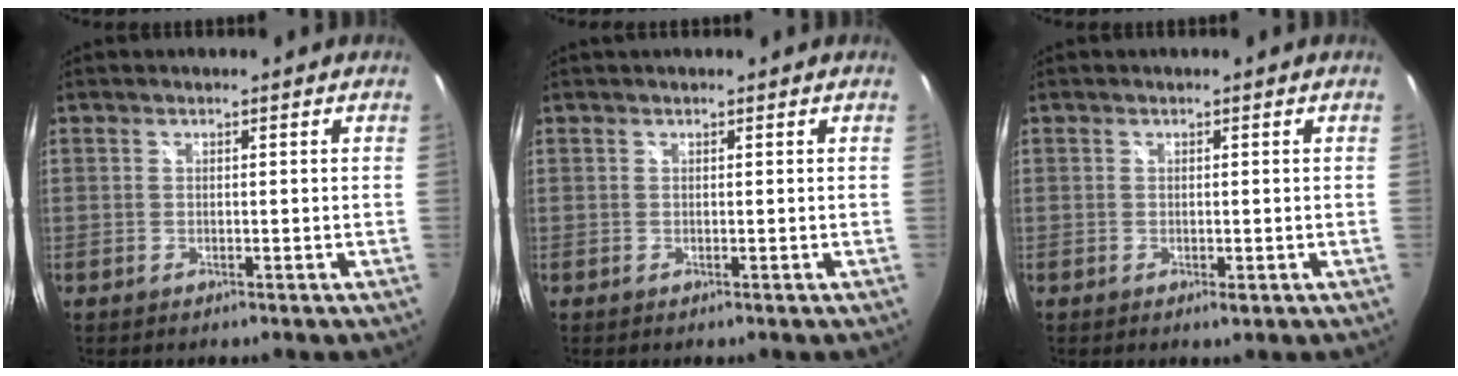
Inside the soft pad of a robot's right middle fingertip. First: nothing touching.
{"total": 0.9, "force": [0.7, 0.2, 0.5], "torque": [-0.012, 0.007, 0.009]}
{"total": 0.9, "force": [-0.2, 0.4, 0.8], "torque": [-0.015, -0.004, -0.003]}